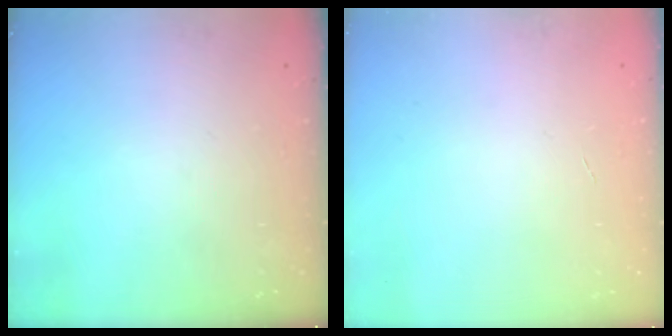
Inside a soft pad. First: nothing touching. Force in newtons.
{"total": 0.0}